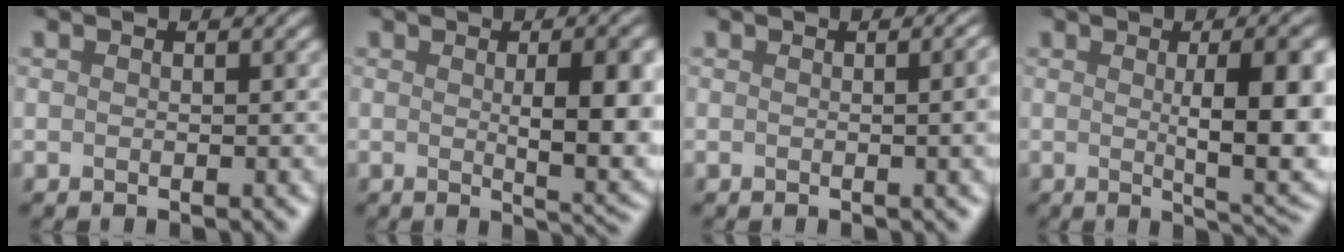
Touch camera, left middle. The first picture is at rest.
{"total": 6.7, "force": [0.0, 1.3, 6.6], "torque": [-0.097, 0.001, 0.018]}
{"total": 4.9, "force": [0.0, 2.3, 4.3], "torque": [-0.019, 0.026, -0.017]}
{"total": 8.4, "force": [0.1, 1.7, 8.2], "torque": [-0.111, 0.001, 0.019]}